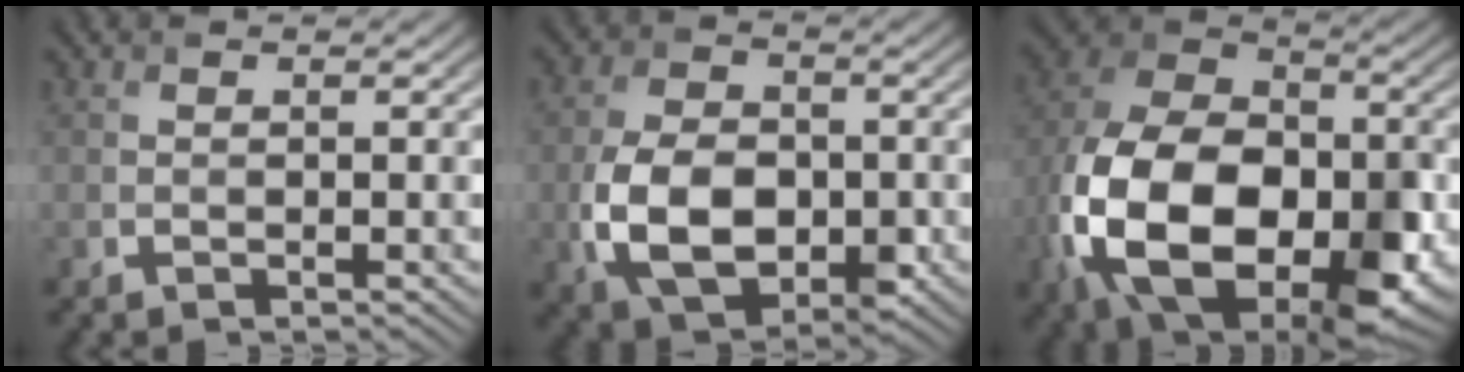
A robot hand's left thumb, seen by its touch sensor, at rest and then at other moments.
{"total": 9.9, "force": [-2.4, 6.4, 7.2], "torque": [-0.156, -0.012, -0.046]}
{"total": 20.3, "force": [-6.5, 12.5, 14.5], "torque": [-0.317, -0.044, -0.112]}